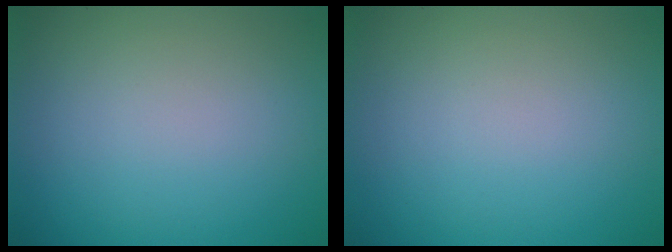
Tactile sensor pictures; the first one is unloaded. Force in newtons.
{"total": 0.0}